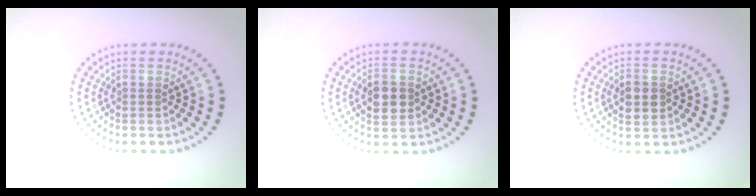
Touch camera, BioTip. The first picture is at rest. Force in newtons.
{"total": 3.4, "press": 3.4, "slide": 0.1}
{"total": 2.3, "press": 2.3, "slide": 0.1}